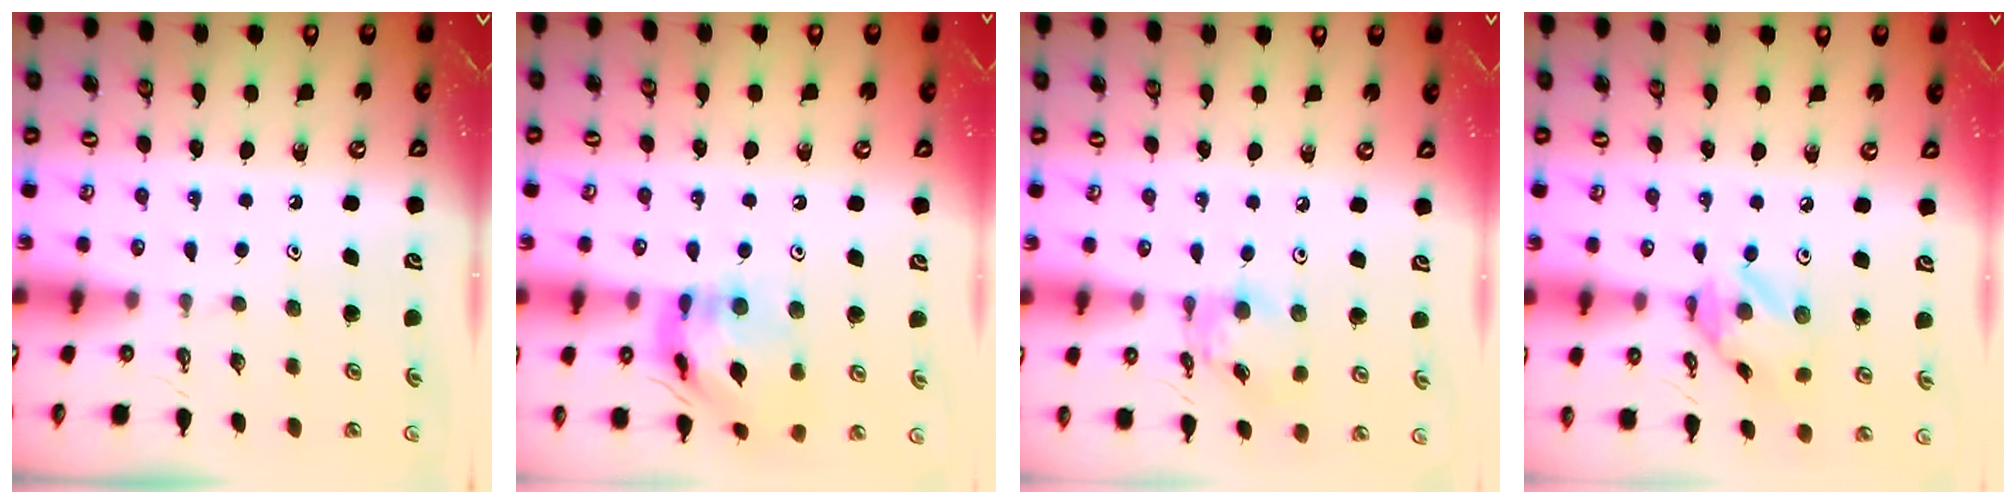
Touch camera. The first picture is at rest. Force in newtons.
{"total": 14.8, "press": 14.8, "slide": 1.2}
{"total": 10.6, "press": 10.6, "slide": 0.9}
{"total": 9.0, "press": 9.0, "slide": 0.7}